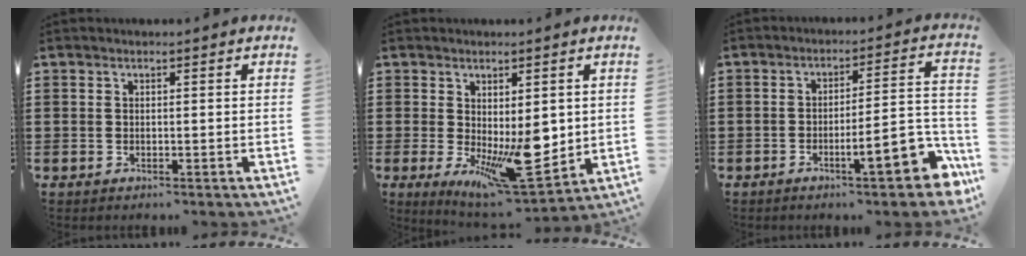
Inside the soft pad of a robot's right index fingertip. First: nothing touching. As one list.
[{"total": 10.6, "force": [-0.6, 4.6, 9.6], "torque": [-0.137, -0.015, 0.002]}, {"total": 9.6, "force": [-4.8, 2.1, 8.0], "torque": [-0.105, -0.008, -0.085]}]